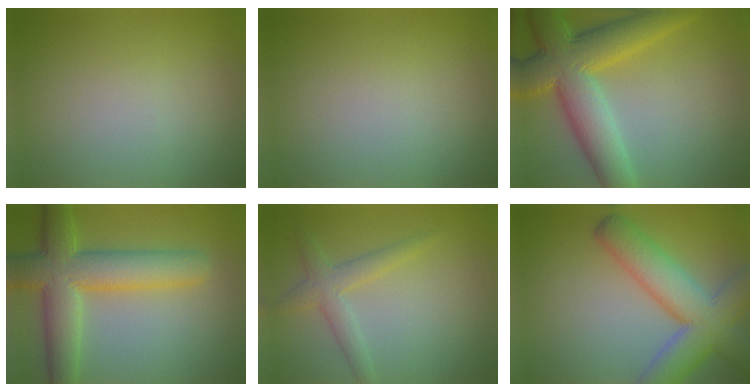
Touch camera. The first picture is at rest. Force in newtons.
{"total": 0.0}
{"total": 9.7, "press": 9.7, "slide": 0.7}
{"total": 8.3, "press": 8.3, "slide": 0.2}
{"total": 2.6, "press": 2.6, "slide": 0.1}
{"total": 8.4, "press": 8.4, "slide": 0.4}